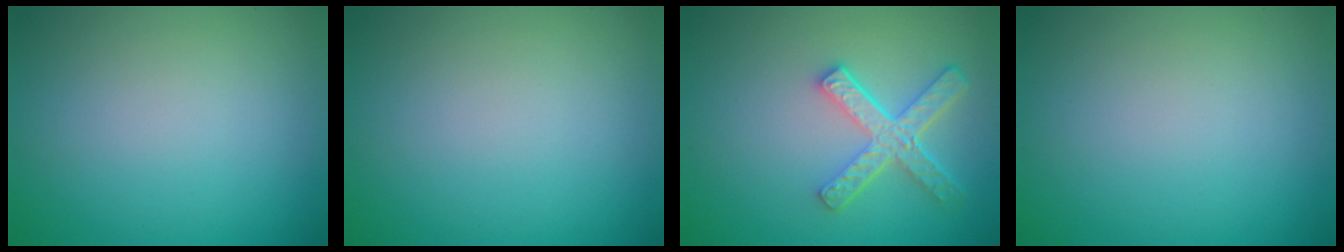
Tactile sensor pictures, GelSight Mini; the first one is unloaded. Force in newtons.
{"total": 0.0}
{"total": 4.8, "press": 3.6, "slide": 3.1}
{"total": 0.0}